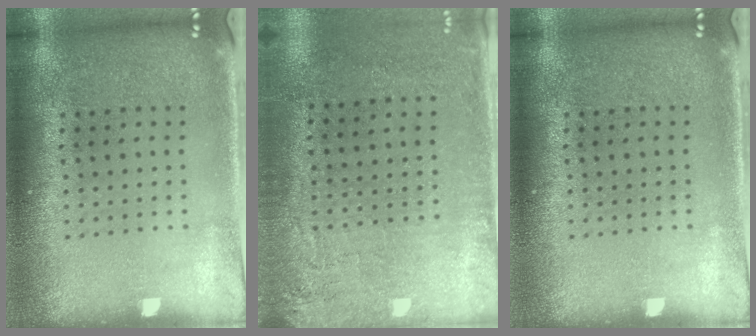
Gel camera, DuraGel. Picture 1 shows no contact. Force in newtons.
{"total": 2.7, "press": 2.2, "slide": 1.5}
{"total": 0.0}